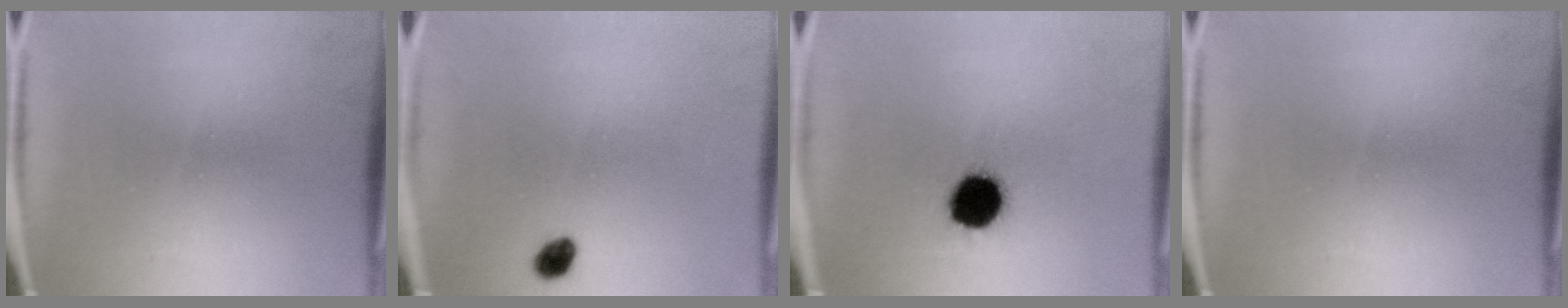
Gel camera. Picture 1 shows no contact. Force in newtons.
{"total": 2.2}
{"total": 11.7}
{"total": 0.0}